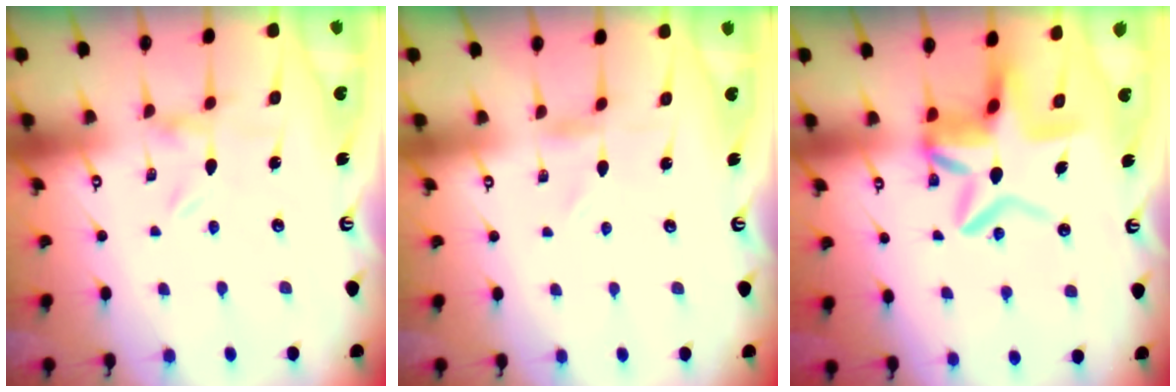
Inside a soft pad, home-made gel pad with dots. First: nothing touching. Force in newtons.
{"total": 0.0}
{"total": 12.0, "press": 11.7, "slide": 2.7}